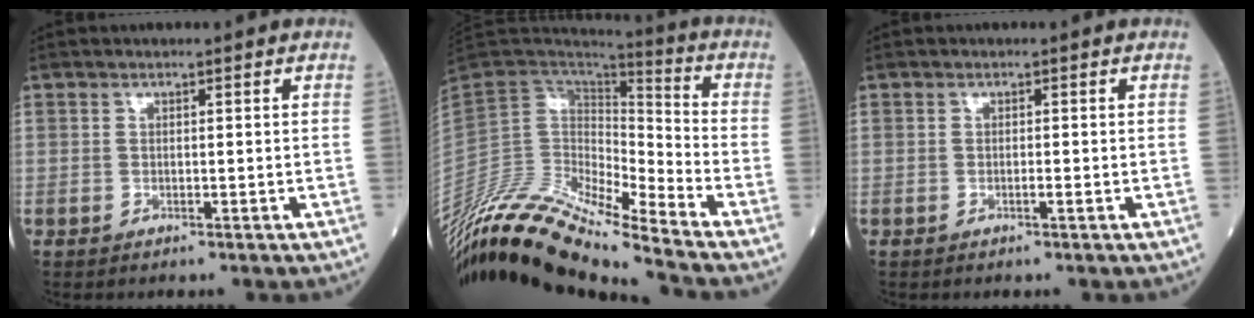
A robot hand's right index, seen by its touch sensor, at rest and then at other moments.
{"total": 16.7, "force": [-15.3, 0.9, 6.7], "torque": [-0.119, 0.050, -0.288]}
{"total": 0.6, "force": [-0.2, 0.0, 0.6], "torque": [-0.012, 0.000, -0.003]}